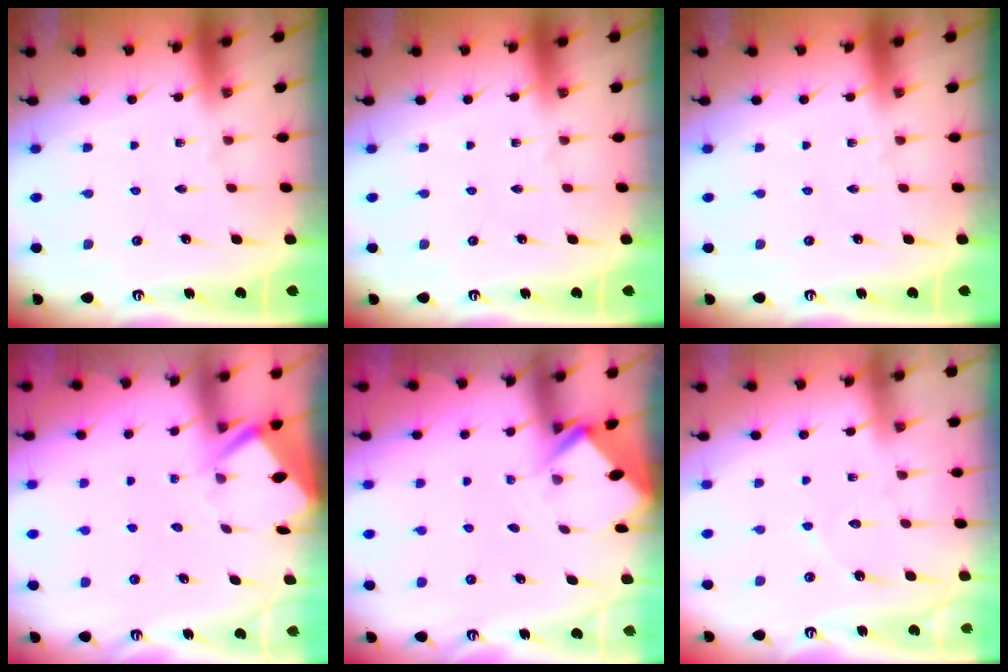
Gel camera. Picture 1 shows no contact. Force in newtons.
{"total": 0.0}
{"total": 0.0}
{"total": 3.4, "press": 3.4, "slide": 0.3}
{"total": 2.0, "press": 2.0, "slide": 0.2}
{"total": 4.3, "press": 4.3, "slide": 0.4}